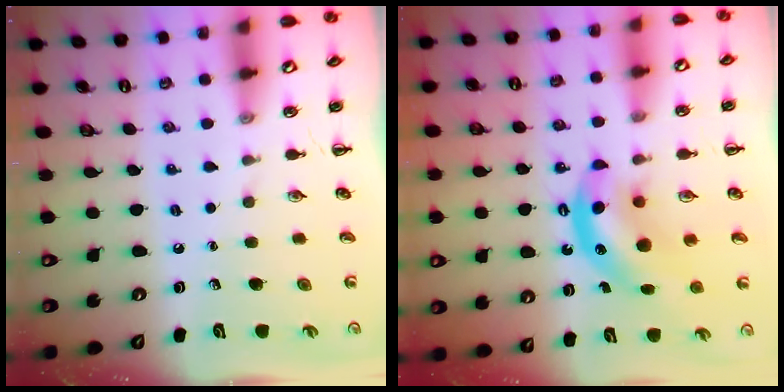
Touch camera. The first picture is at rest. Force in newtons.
{"total": 10.7, "press": 10.4, "slide": 2.6}